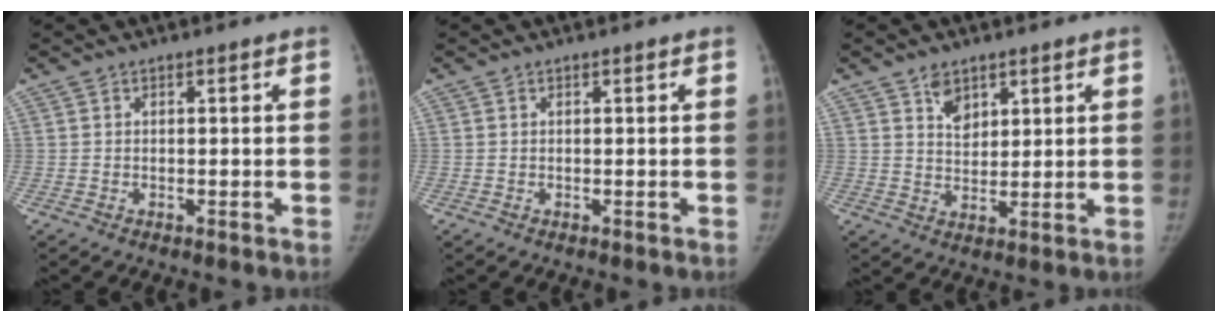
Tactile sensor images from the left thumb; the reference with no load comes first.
{"total": 0.0}
{"total": 4.9, "force": [3.1, 3.1, 2.2], "torque": [-0.012, -0.023, 0.057]}